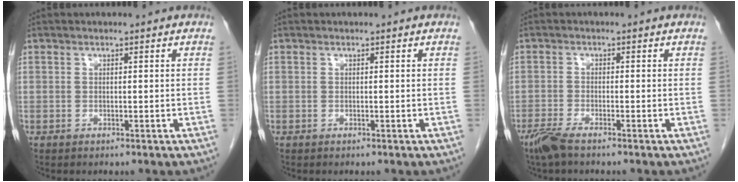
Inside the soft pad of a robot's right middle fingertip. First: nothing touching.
{"total": 0.0}
{"total": 3.5, "force": [-2.6, 0.5, 2.2], "torque": [-0.051, -0.007, -0.055]}